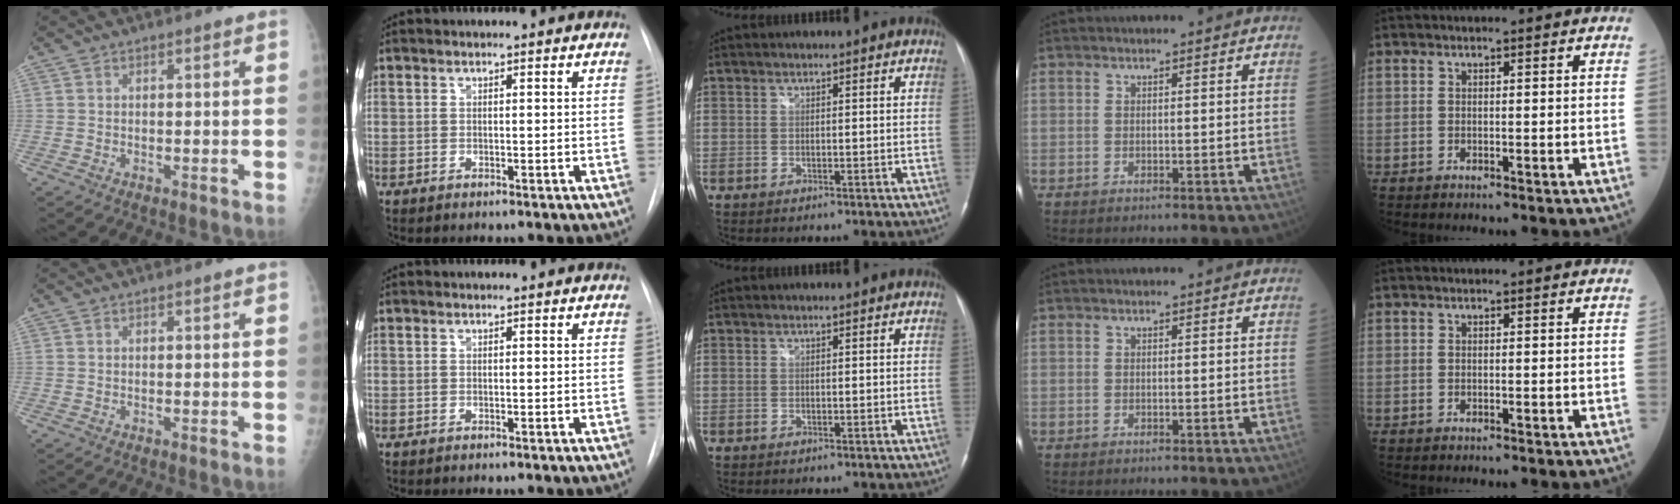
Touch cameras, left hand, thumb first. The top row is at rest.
{}